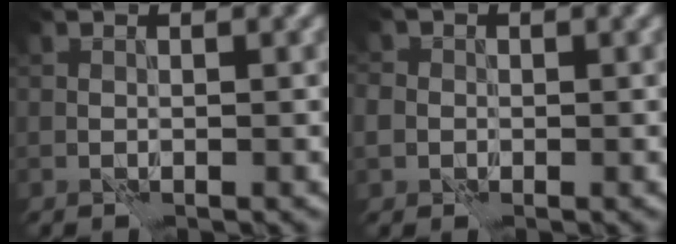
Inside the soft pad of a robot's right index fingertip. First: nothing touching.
{"total": 1.9, "force": [-0.4, 1.8, 0.5], "torque": [-0.005, -0.002, -0.008]}